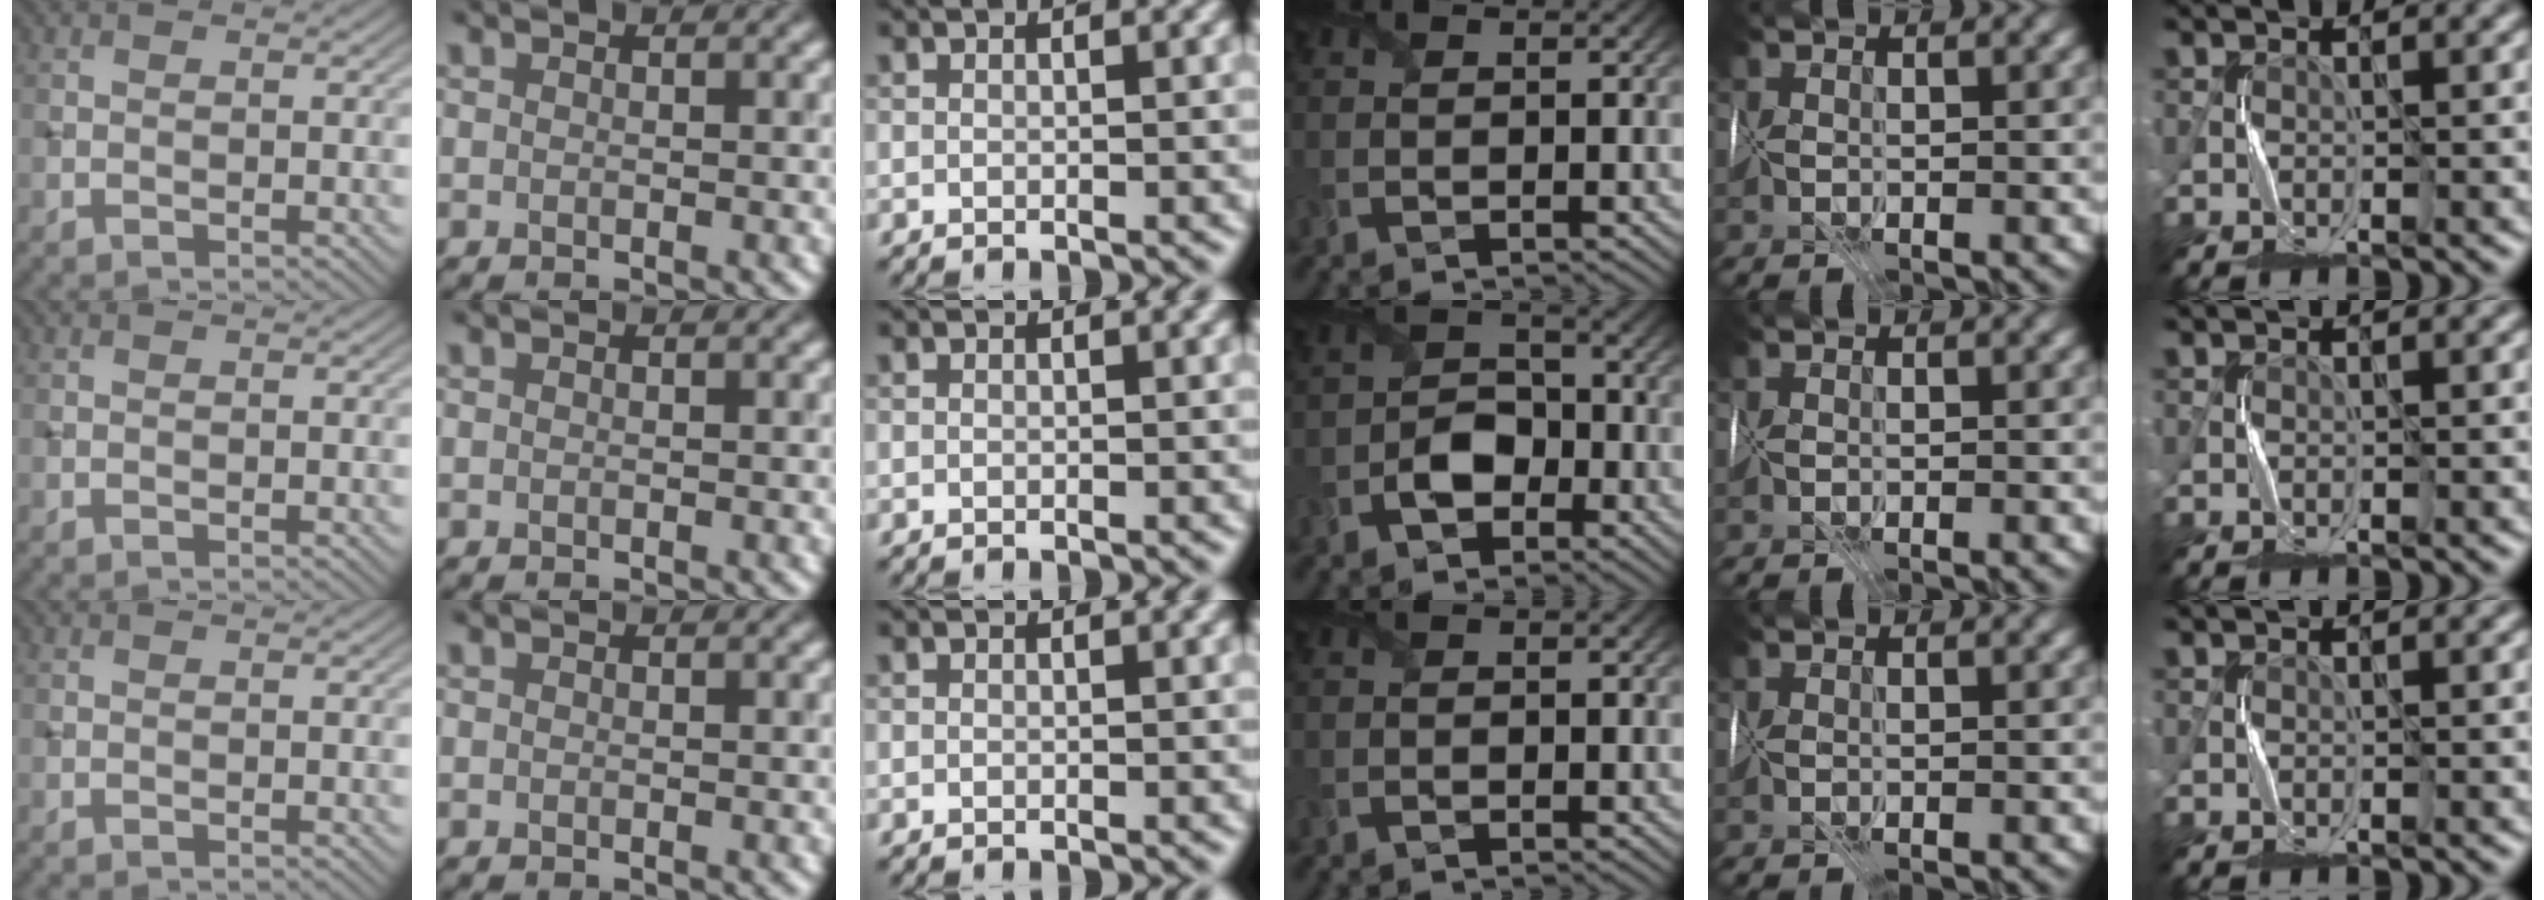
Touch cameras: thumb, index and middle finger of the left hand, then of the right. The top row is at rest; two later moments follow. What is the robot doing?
{"motion": "fold", "object": "tissue"}